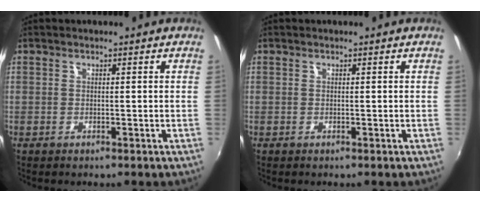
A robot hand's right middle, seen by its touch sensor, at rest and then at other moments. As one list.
[{"total": 0.0}]